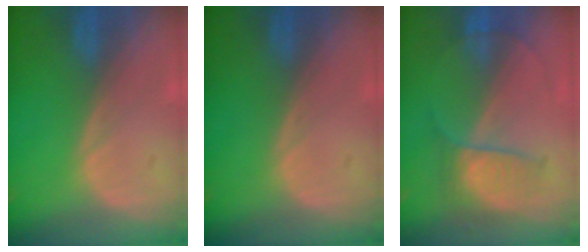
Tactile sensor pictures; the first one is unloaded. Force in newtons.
{"total": 0.0}
{"total": 5.9, "press": 5.6, "slide": 1.8}